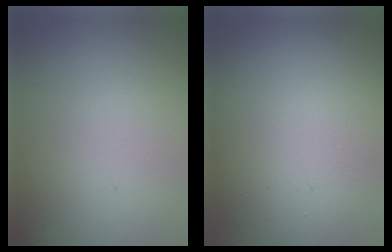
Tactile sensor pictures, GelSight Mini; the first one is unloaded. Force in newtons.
{"total": 13.1, "press": 13.1, "slide": 1.1}